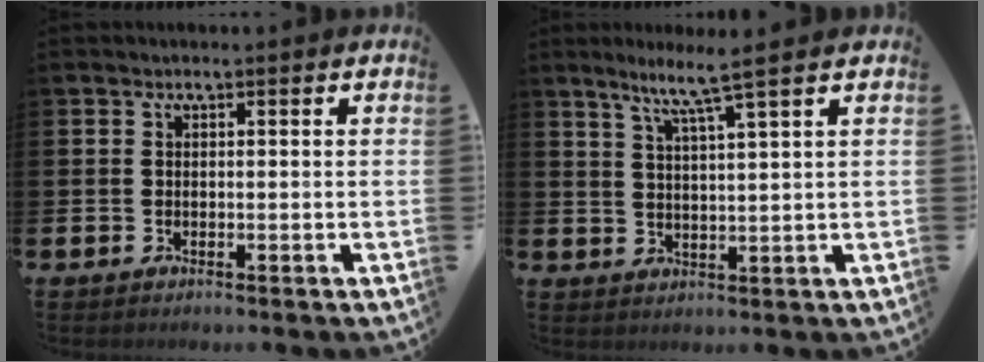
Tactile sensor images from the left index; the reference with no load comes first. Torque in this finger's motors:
{"motor_torque": [0.97, -0.48, 0.35, 0.07]}